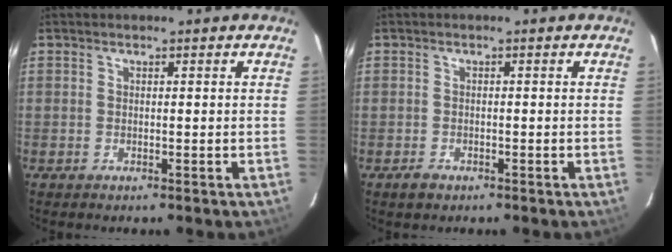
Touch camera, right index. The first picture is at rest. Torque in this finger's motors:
{"motor_torque": [-0.36, -0.03, -0.73, -0.21]}